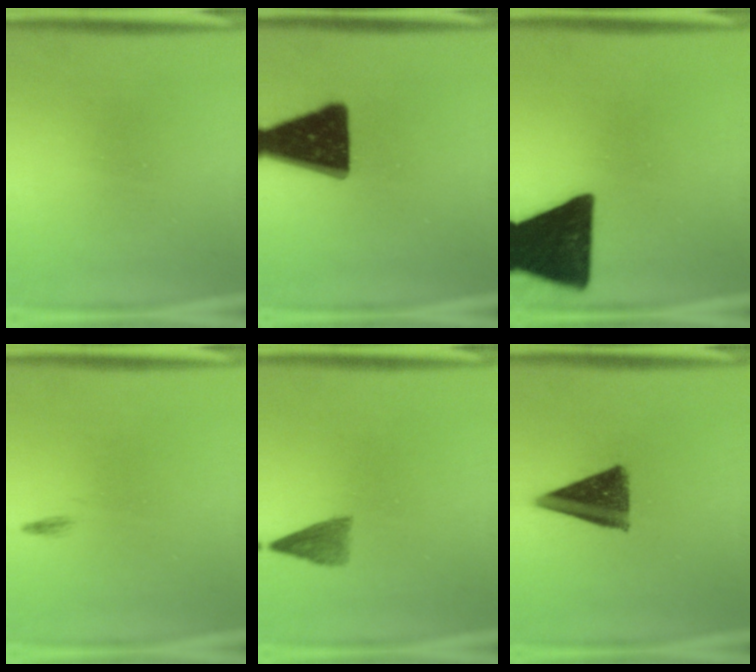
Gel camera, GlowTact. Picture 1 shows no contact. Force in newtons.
{"total": 18.0}
{"total": 18.7}
{"total": 0.5}
{"total": 3.0}
{"total": 10.4}